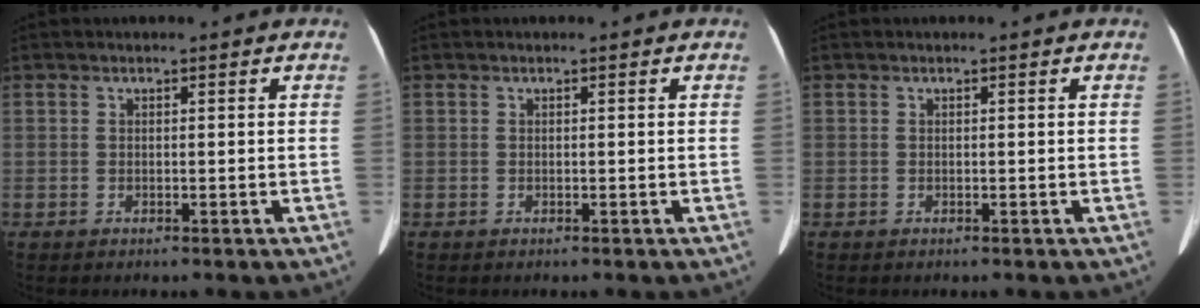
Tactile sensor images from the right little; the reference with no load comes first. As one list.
[{"total": 0.0}, {"total": 0.0}]